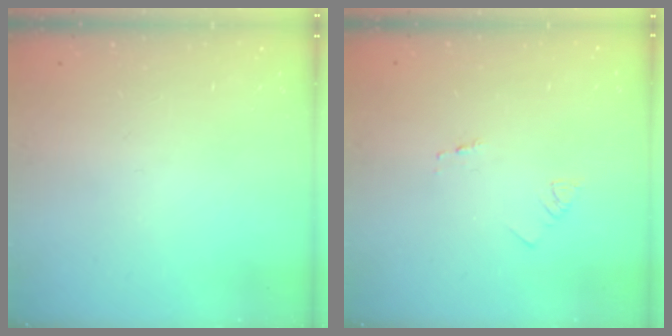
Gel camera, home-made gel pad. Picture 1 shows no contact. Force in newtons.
{"total": 1.3, "press": 1.2, "slide": 0.1}